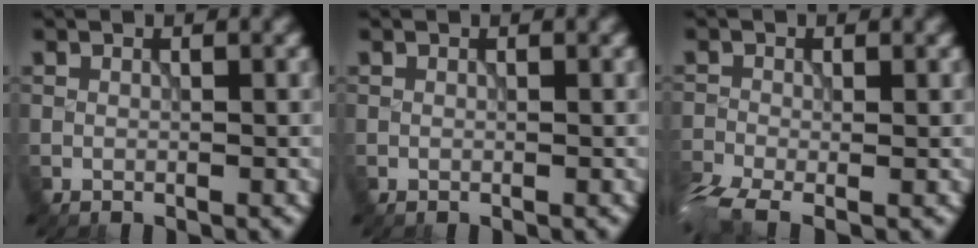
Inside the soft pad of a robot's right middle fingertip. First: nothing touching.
{"total": 0.0}
{"total": 6.2, "force": [-3.6, 2.5, 4.4], "torque": [-0.095, -0.028, -0.070]}